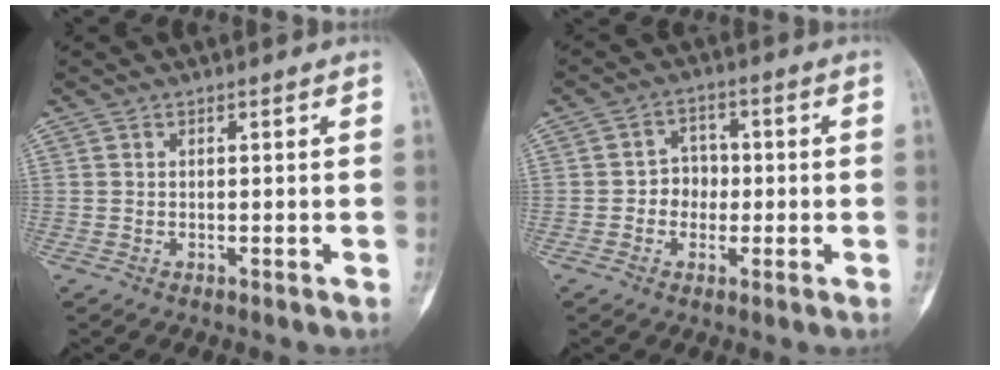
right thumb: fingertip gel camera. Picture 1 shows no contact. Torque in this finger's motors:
{"motor_torque": [-0.61, -0.20, -0.11, -0.25, -0.05]}